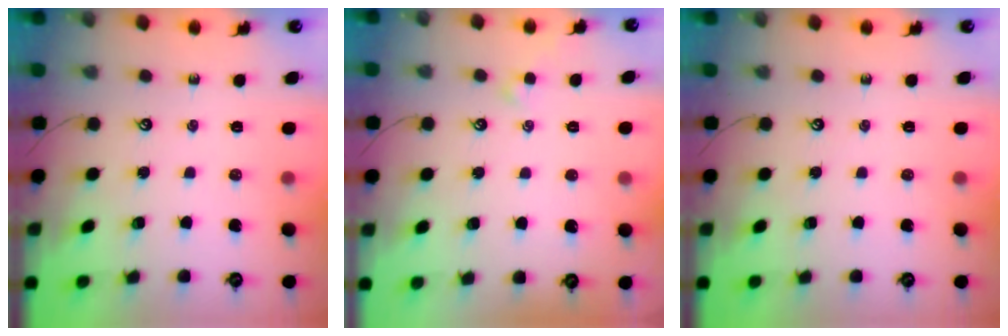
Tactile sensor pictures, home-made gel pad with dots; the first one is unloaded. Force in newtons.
{"total": 1.6, "press": 1.5, "slide": 0.4}
{"total": 0.0}